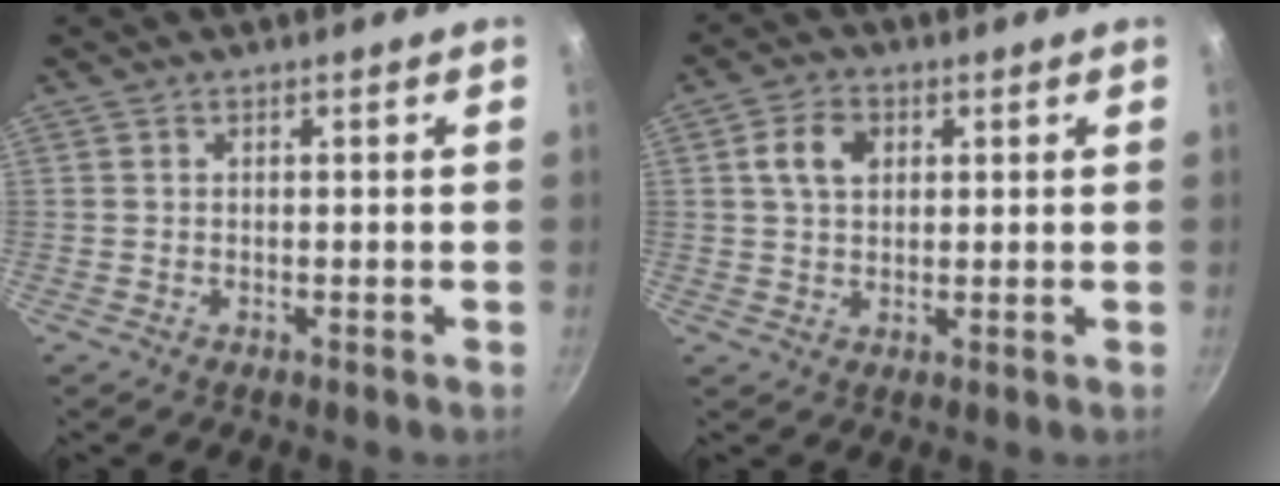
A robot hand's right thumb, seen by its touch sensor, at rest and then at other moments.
{"total": 6.0, "force": [1.7, 4.1, 3.9], "torque": [-0.058, 0.005, 0.027]}